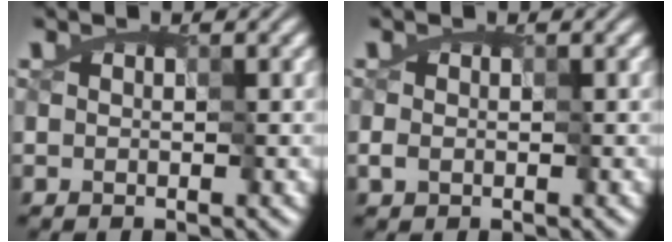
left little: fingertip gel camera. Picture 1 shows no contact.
{"total": 0.7, "force": [-0.2, 0.6, 0.3], "torque": [-0.010, -0.004, 0.002]}